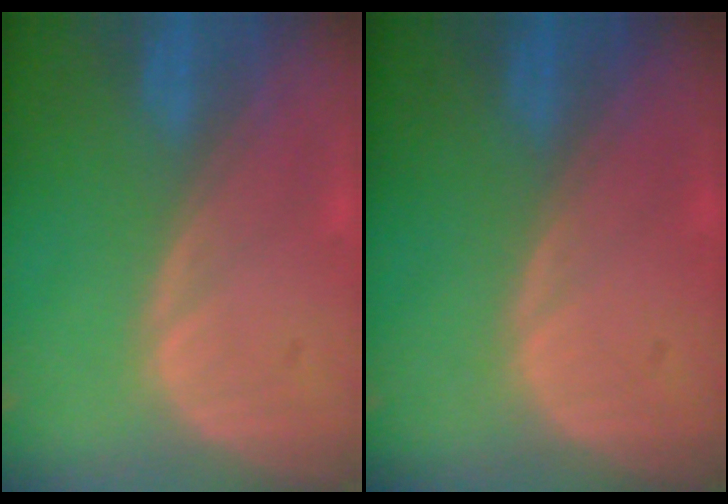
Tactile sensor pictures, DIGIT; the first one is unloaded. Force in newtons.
{"total": 0.0}